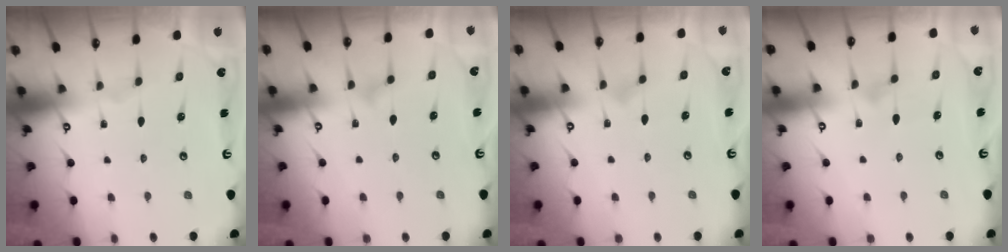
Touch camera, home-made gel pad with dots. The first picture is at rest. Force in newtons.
{"total": 7.1, "press": 7.1, "slide": 0.3}
{"total": 7.7, "press": 7.7, "slide": 0.4}
{"total": 7.2, "press": 7.2, "slide": 0.3}